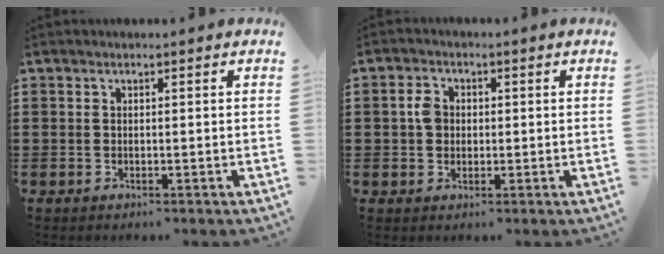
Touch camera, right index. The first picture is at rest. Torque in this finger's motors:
{"motor_torque": [0.11, 0.10, 0.06, 0.05]}